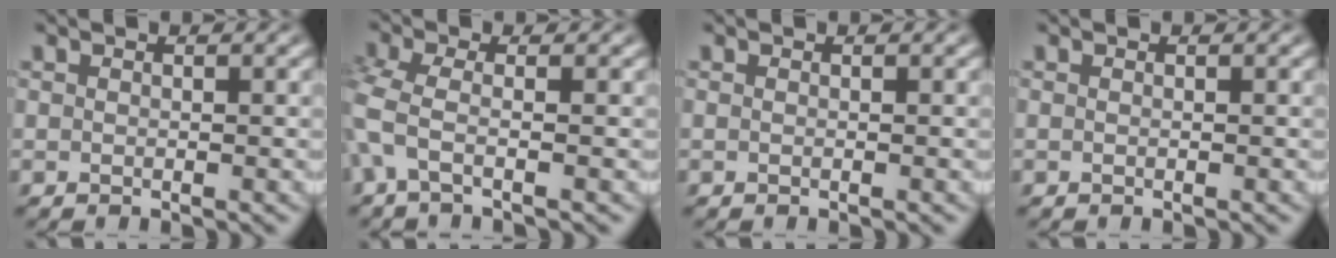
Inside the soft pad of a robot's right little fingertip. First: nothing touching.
{"total": 2.5, "force": [-0.3, 1.0, 2.3], "torque": [-0.070, -0.013, -0.001]}
{"total": 0.0}
{"total": 0.0}